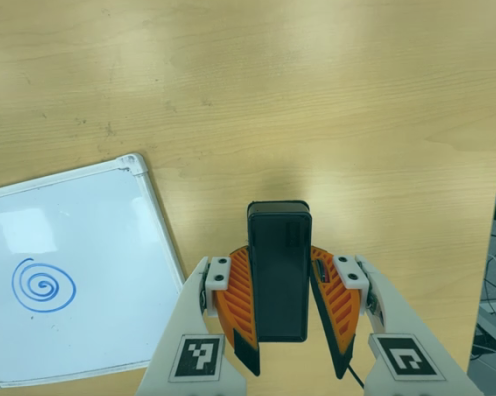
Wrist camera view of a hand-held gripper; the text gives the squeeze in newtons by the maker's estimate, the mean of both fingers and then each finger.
{"total": 7.6, "left": 6.6, "right": 8.7}